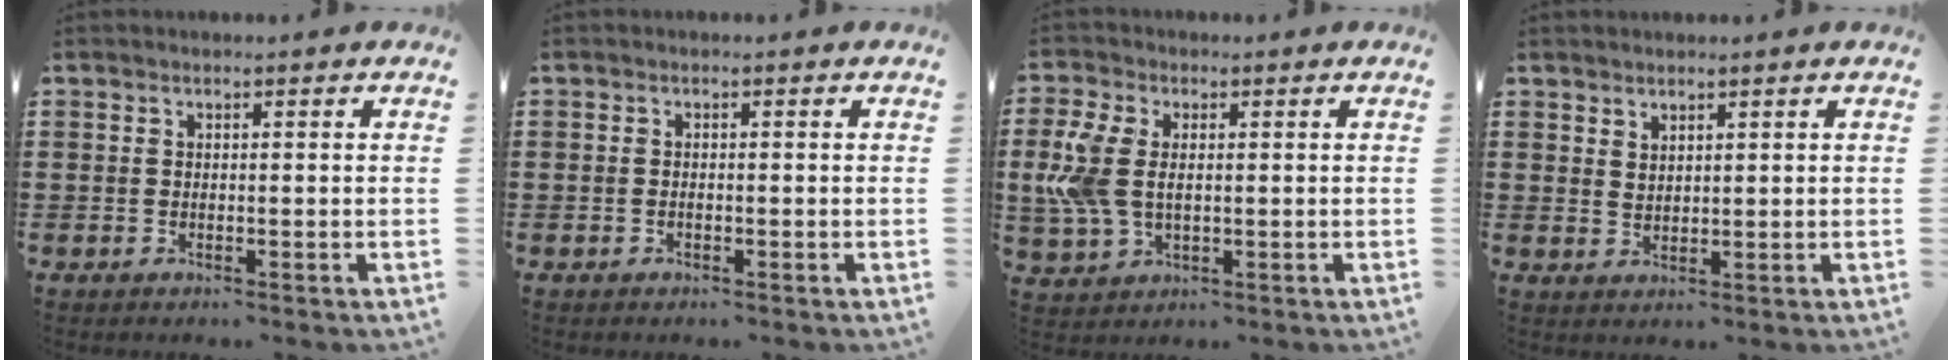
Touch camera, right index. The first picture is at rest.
{"total": 0.5, "force": [-0.4, 0.2, 0.3], "torque": [-0.008, -0.003, -0.006]}
{"total": 6.8, "force": [0.5, 4.3, 5.2], "torque": [-0.141, 0.001, 0.002]}
{"total": 1.7, "force": [1.7, 0.6, 0.0], "torque": [-0.003, 0.002, 0.033]}